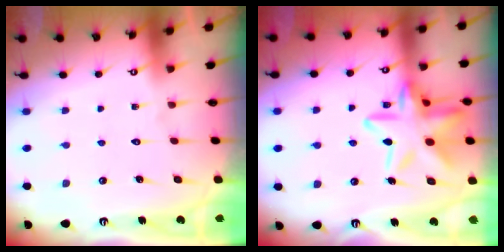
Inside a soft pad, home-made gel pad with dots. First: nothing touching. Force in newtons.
{"total": 17.7, "press": 17.6, "slide": 1.2}